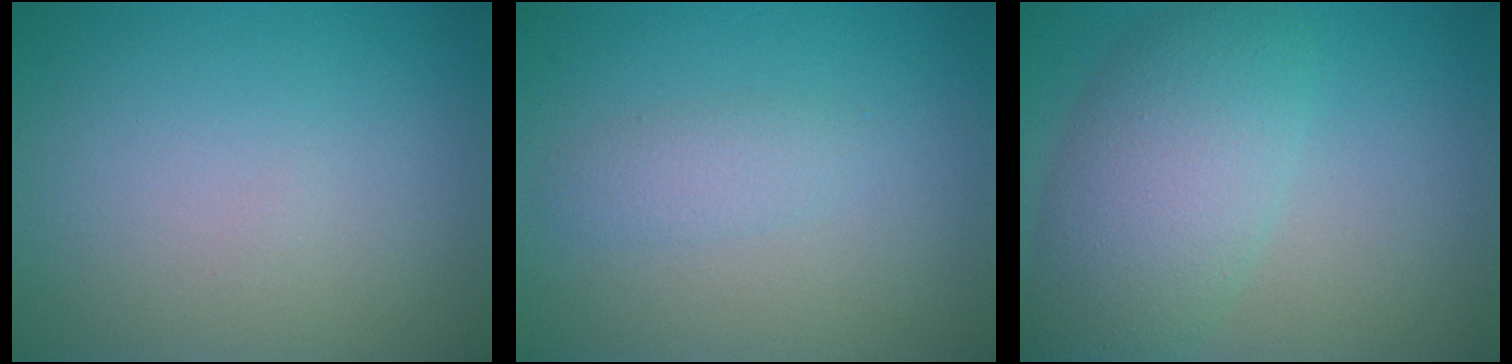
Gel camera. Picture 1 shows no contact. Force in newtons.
{"total": 1.5, "press": 1.5, "slide": 0.1}
{"total": 6.5, "press": 6.5, "slide": 0.2}